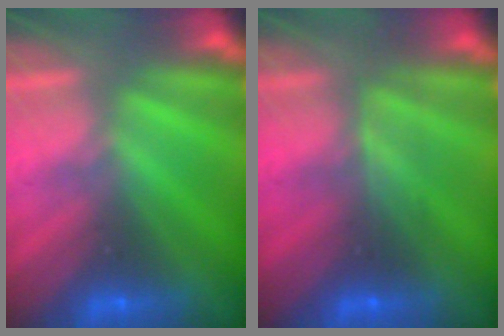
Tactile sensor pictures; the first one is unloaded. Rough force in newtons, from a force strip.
{"total": 2.4}